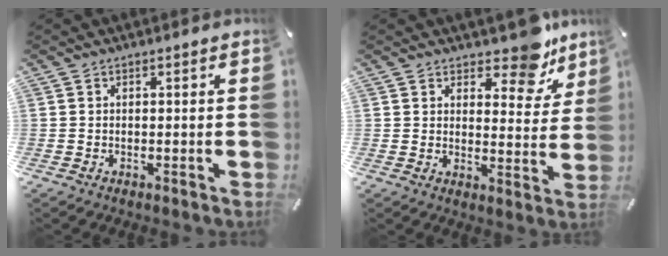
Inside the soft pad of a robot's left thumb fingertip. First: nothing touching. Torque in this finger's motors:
{"motor_torque": [0.48, -0.55, 0.18, -0.21, 0.01]}